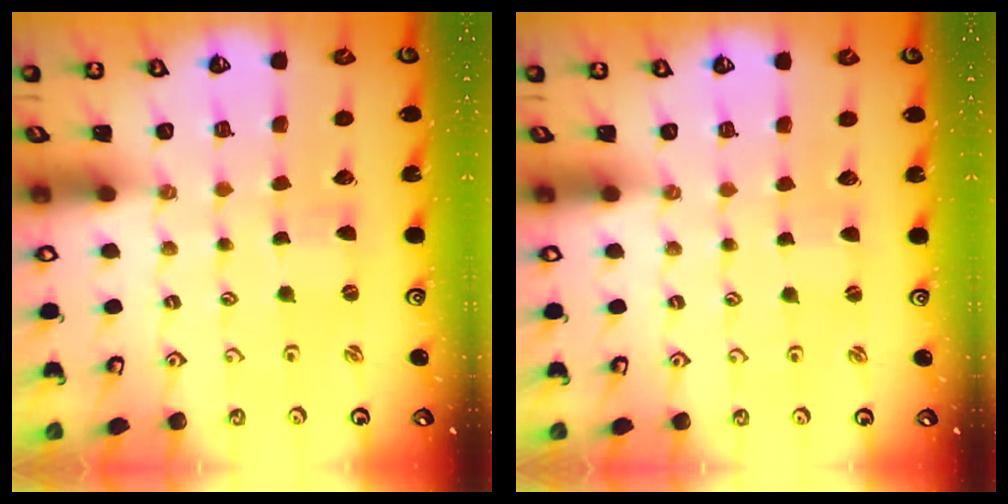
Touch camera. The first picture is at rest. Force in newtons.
{"total": 0.0}